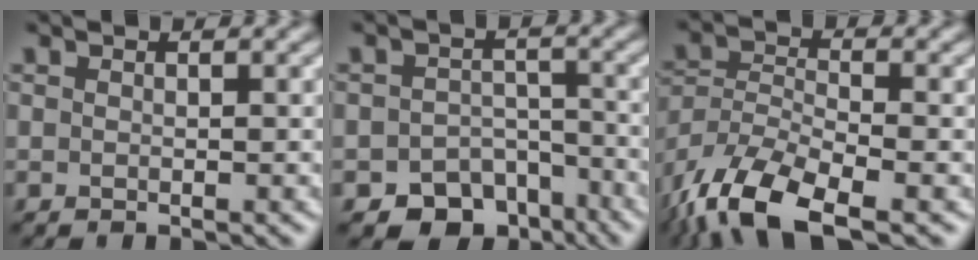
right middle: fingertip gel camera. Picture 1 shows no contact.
{"total": 6.5, "force": [-4.7, 4.1, 1.9], "torque": [-0.009, -0.007, -0.067]}
{"total": 10.9, "force": [-7.9, 3.8, 6.5], "torque": [-0.136, -0.012, -0.158]}